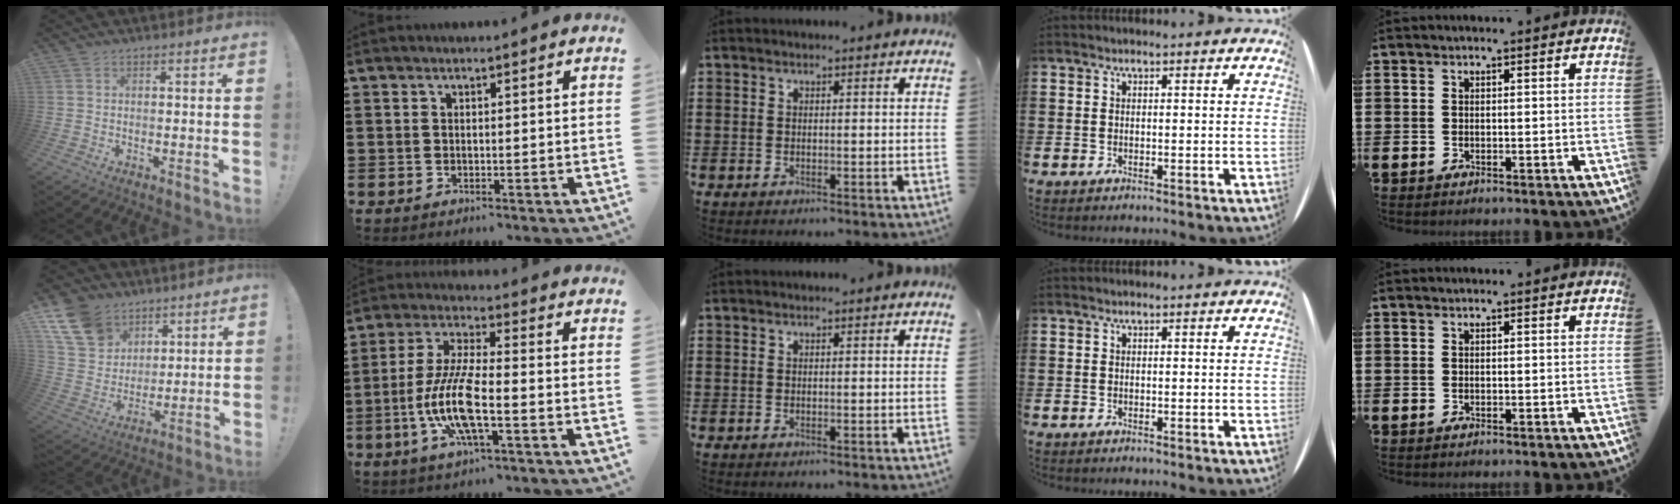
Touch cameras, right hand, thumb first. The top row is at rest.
{"thumb": {"total": 15.0, "force": [8.8, 10.8, 5.7], "torque": [-0.112, -0.044, 0.178]}, "index": {"total": 10.1, "force": [-2.9, 2.1, 9.5], "torque": [-0.209, -0.017, -0.060]}}